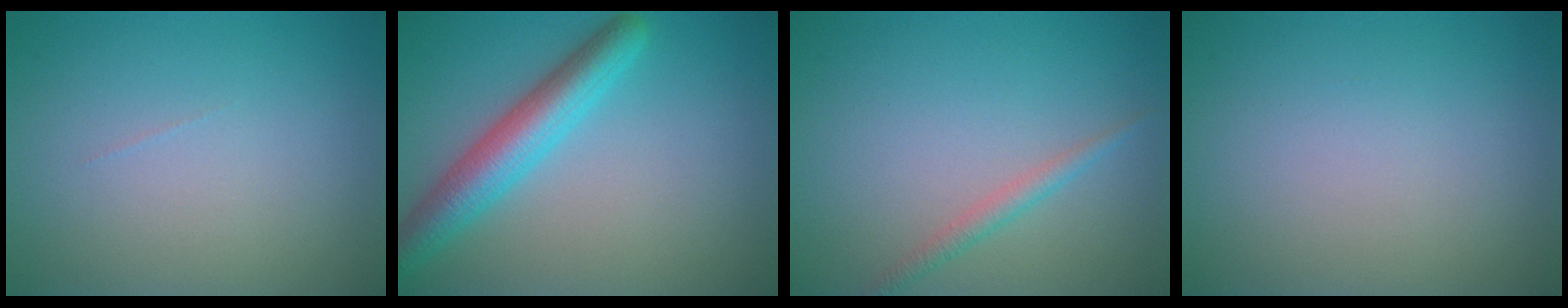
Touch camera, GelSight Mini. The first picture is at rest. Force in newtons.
{"total": 5.1, "press": 5.1, "slide": 0.2}
{"total": 1.4, "press": 1.4, "slide": 0.0}
{"total": 0.0}